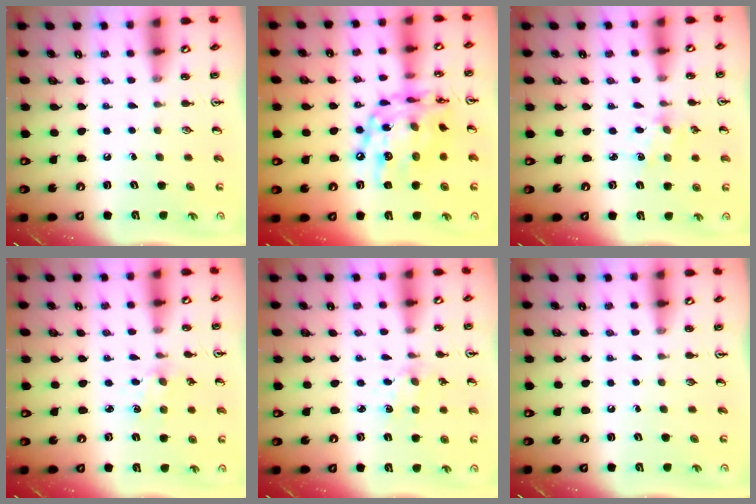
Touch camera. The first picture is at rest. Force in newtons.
{"total": 19.3, "press": 19.2, "slide": 1.5}
{"total": 2.5, "press": 2.4, "slide": 0.4}
{"total": 2.3, "press": 2.3, "slide": 0.3}
{"total": 2.5, "press": 2.4, "slide": 0.3}
{"total": 0.0}